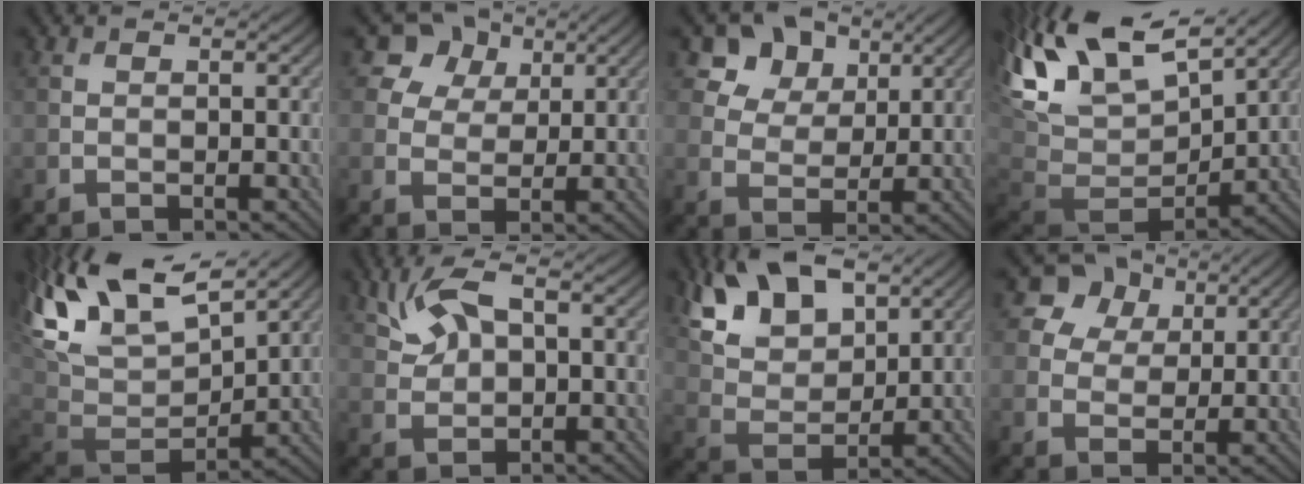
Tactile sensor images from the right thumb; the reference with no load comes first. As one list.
[{"total": 6.8, "force": [3.9, 4.9, 2.6], "torque": [-0.072, -0.003, 0.073]}, {"total": 8.2, "force": [4.9, 5.7, 3.2], "torque": [-0.084, -0.014, 0.103]}, {"total": 17.1, "force": [7.4, 9.1, 12.5], "torque": [-0.262, 0.011, 0.164]}, {"total": 17.6, "force": [9.2, 8.5, 12.3], "torque": [-0.275, 0.023, 0.175]}, {"total": 5.9, "force": [2.1, 3.3, 4.4], "torque": [-0.097, 0.011, 0.035]}, {"total": 12.9, "force": [8.3, 6.3, 7.7], "torque": [-0.178, 0.015, 0.137]}, {"total": 8.1, "force": [4.5, 6.0, 3.0], "torque": [-0.087, 0.006, 0.081]}]